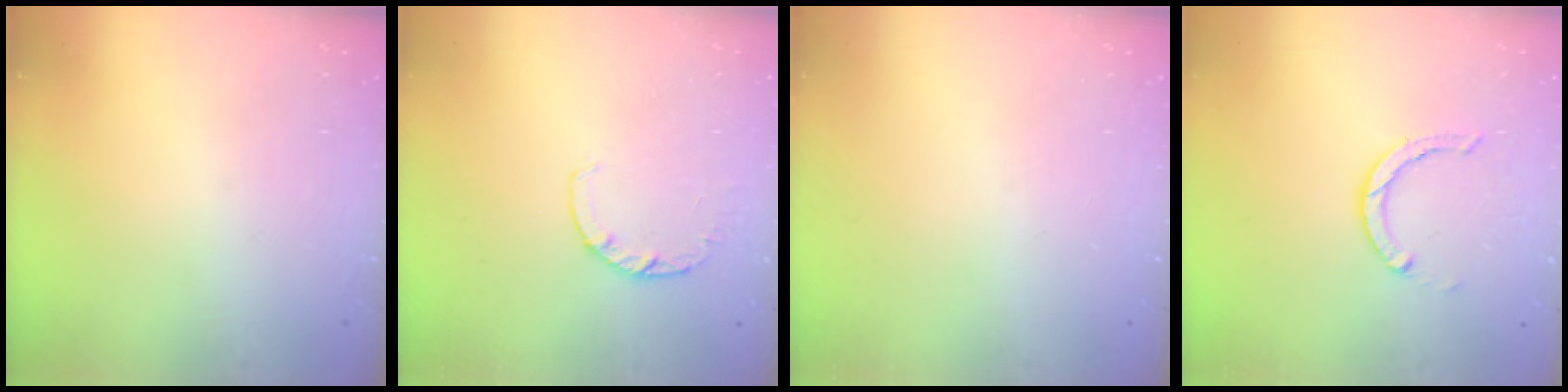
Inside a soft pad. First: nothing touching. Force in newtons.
{"total": 2.8, "press": 2.7, "slide": 0.5}
{"total": 0.0}
{"total": 3.9, "press": 3.8, "slide": 0.4}